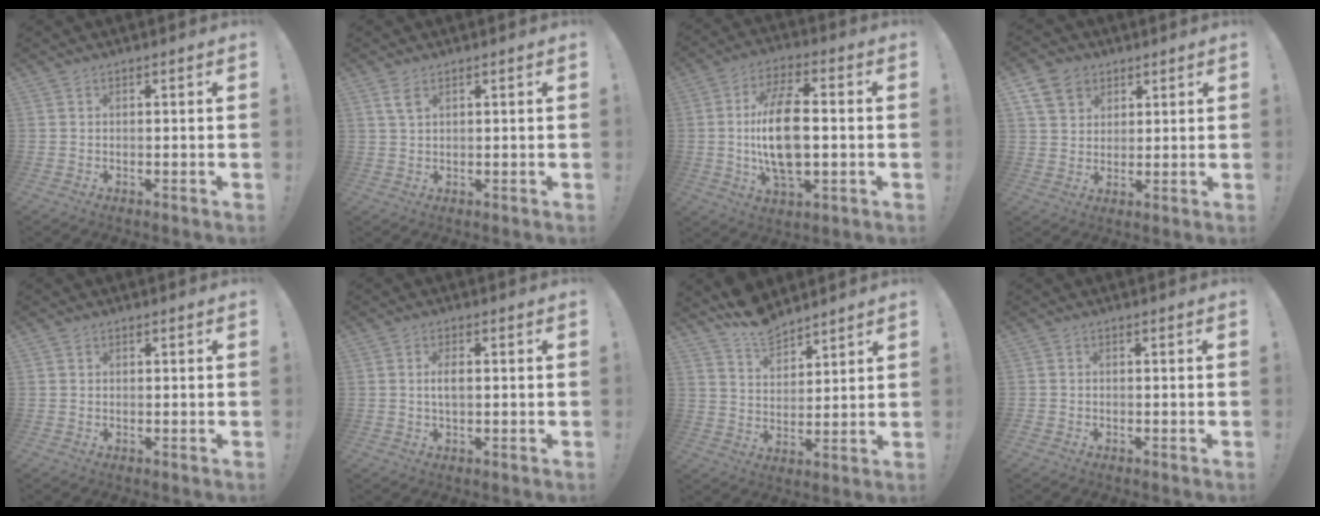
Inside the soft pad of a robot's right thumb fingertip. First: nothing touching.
{"total": 3.3, "force": [1.8, 1.3, 2.5], "torque": [-0.045, -0.003, 0.032]}
{"total": 16.4, "force": [-0.4, 7.9, 14.3], "torque": [-0.274, -0.003, -0.015]}
{"total": 9.3, "force": [4.8, 7.3, 3.4], "torque": [-0.053, -0.018, 0.098]}
{"total": 0.7, "force": [0.3, 0.6, 0.1], "torque": [0.005, -0.001, 0.005]}
{"total": 3.0, "force": [0.1, 1.1, 2.8], "torque": [-0.045, 0.003, 0.000]}
{"total": 9.8, "force": [8.5, 3.9, 2.9], "torque": [-0.050, -0.063, 0.160]}
{"total": 0.7, "force": [-0.6, 0.3, 0.2], "torque": [0.000, 0.001, -0.010]}